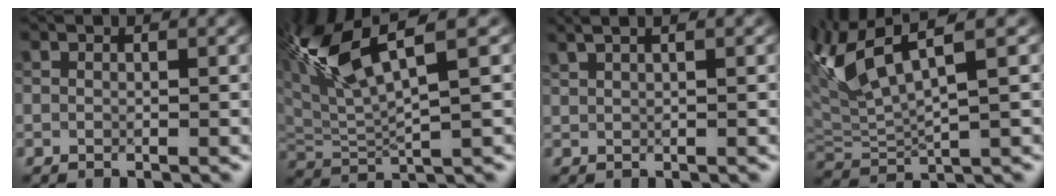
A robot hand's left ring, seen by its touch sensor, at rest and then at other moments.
{"total": 8.1, "force": [4.4, 1.9, 6.6], "torque": [-0.148, 0.018, 0.082]}
{"total": 1.6, "force": [1.0, 0.2, 1.2], "torque": [-0.020, -0.001, 0.017]}
{"total": 7.3, "force": [3.1, 1.9, 6.3], "torque": [-0.151, 0.016, 0.061]}